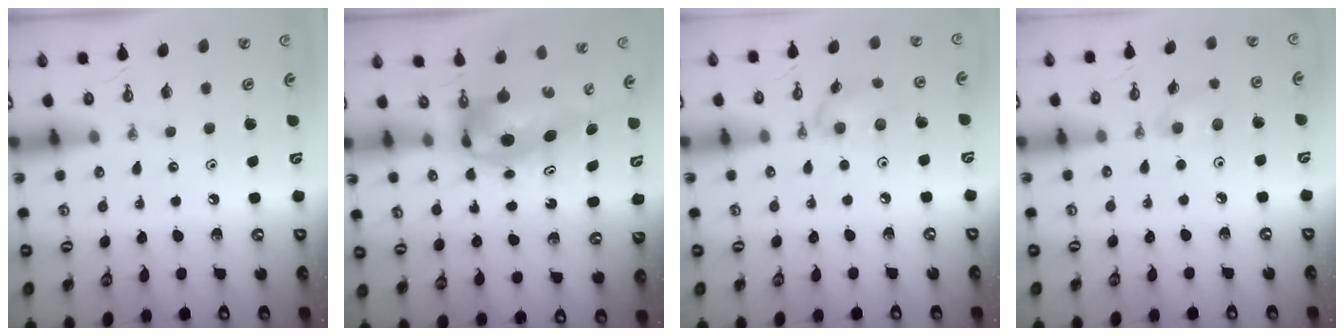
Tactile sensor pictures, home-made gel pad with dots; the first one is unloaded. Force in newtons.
{"total": 7.3, "press": 6.7, "slide": 2.8}
{"total": 8.5, "press": 8.4, "slide": 1.1}
{"total": 6.0, "press": 4.7, "slide": 3.7}